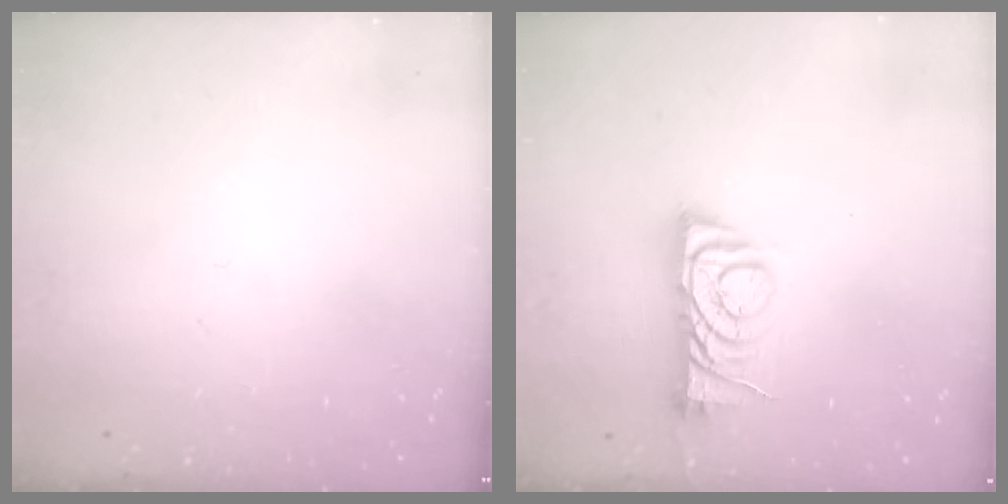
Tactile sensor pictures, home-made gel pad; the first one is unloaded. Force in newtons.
{"total": 7.4, "press": 7.3, "slide": 1.0}